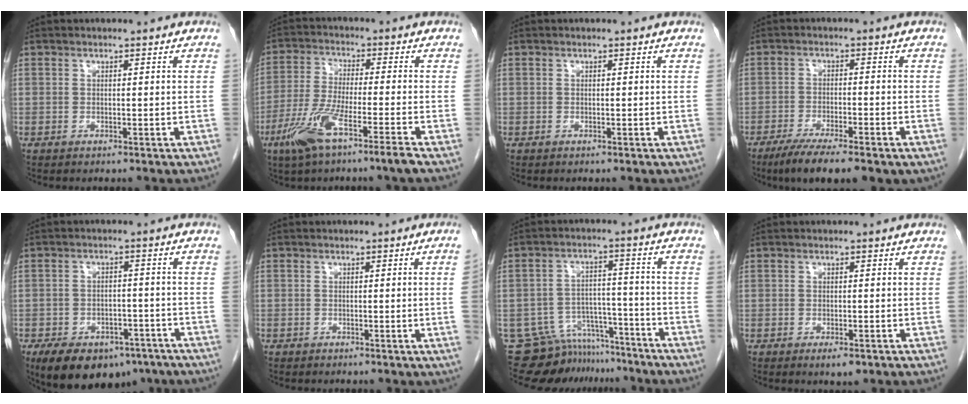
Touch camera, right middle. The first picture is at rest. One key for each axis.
{"total": 9.3, "fx": -5.4, "fy": -0.1, "fz": 7.5, "tx": -0.156, "ty": -0.016, "tz": -0.105}
{"total": 0.0}
{"total": 9.4, "fx": -6.5, "fy": 1.8, "fz": 6.5, "tx": -0.102, "ty": -0.018, "tz": -0.100}
{"total": 13.6, "fx": -9.1, "fy": 7.4, "fz": 7.0, "tx": -0.120, "ty": 0.006, "tz": -0.130}
{"total": 2.2, "fx": -0.3, "fy": -0.8, "fz": 2.1, "tx": -0.022, "ty": 0.000, "tz": -0.005}
{"total": 11.6, "fx": -10.6, "fy": 4.6, "fz": 0.9, "tx": -0.012, "ty": 0.029, "tz": -0.157}
{"total": 2.2, "fx": -1.3, "fy": 0.9, "fz": 1.6, "tx": -0.022, "ty": -0.001, "tz": -0.013}